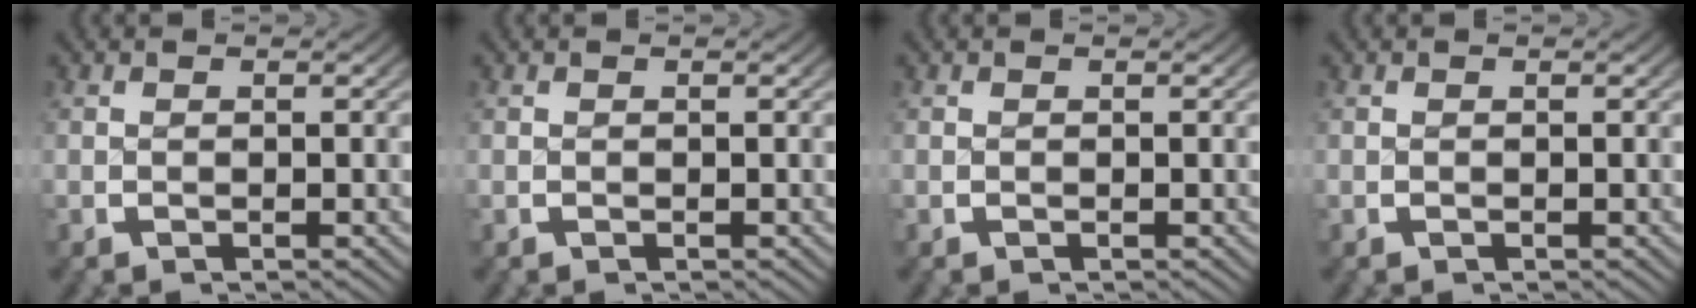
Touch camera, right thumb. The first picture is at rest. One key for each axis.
{"total": 0.0}
{"total": 0.0}
{"total": 0.0}